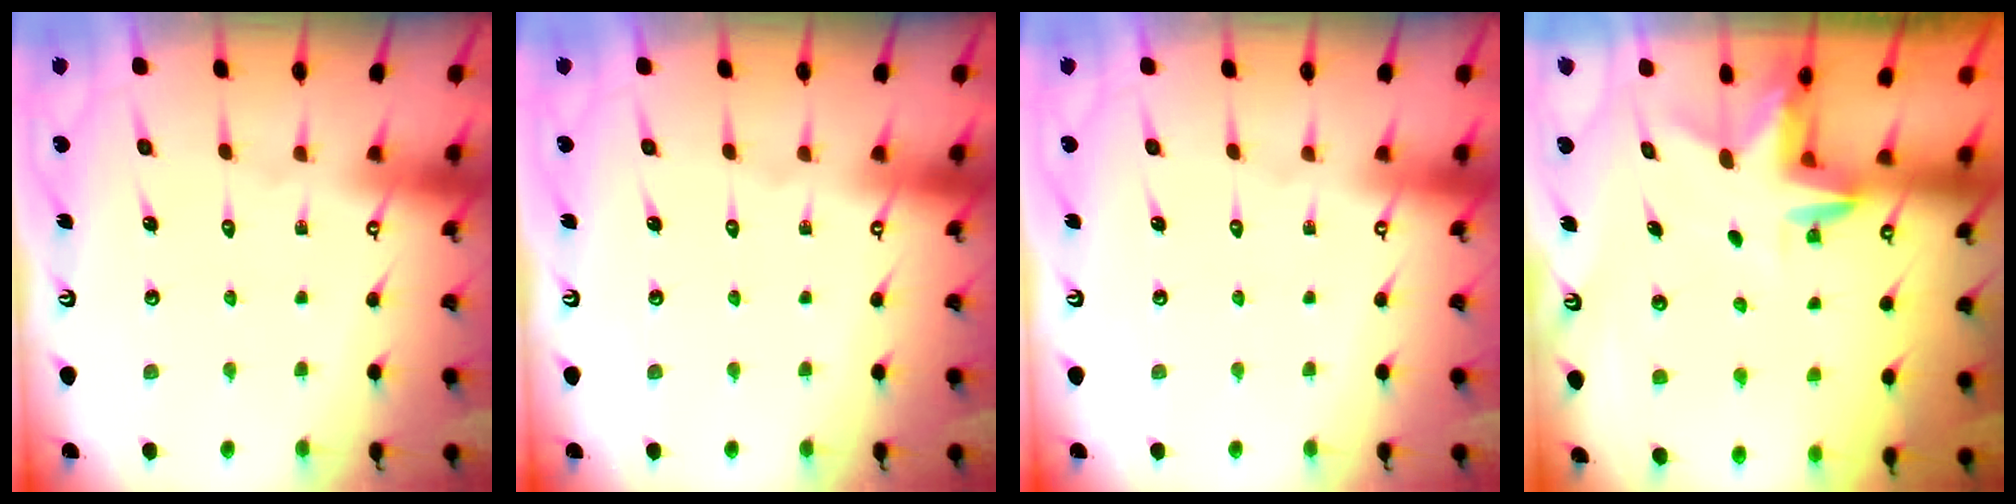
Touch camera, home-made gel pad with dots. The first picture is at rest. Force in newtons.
{"total": 0.0}
{"total": 0.0}
{"total": 3.0, "press": 3.0, "slide": 0.2}